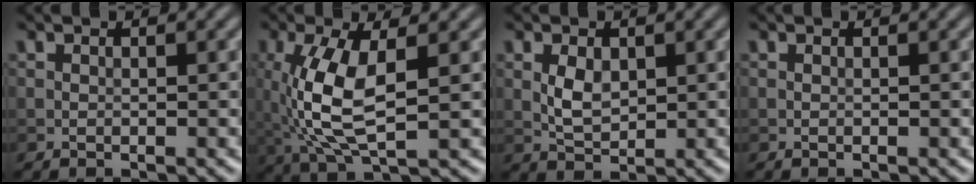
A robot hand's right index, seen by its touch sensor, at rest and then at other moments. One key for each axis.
{"total": 7.4, "fx": 0.3, "fy": 2.9, "fz": 6.8, "tx": -0.158, "ty": -0.006, "tz": 0.010}
{"total": 2.4, "fx": 0.4, "fy": 1.6, "fz": 1.8, "tx": -0.038, "ty": -0.001, "tz": 0.011}
{"total": 0.0}